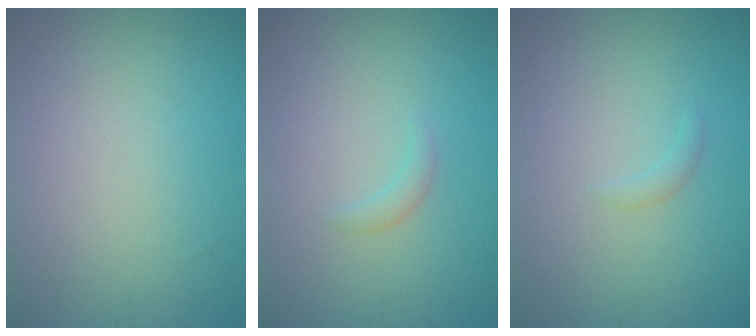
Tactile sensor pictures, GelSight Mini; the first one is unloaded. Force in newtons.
{"total": 0.9, "press": 0.9, "slide": 0.1}
{"total": 0.7, "press": 0.7, "slide": 0.1}